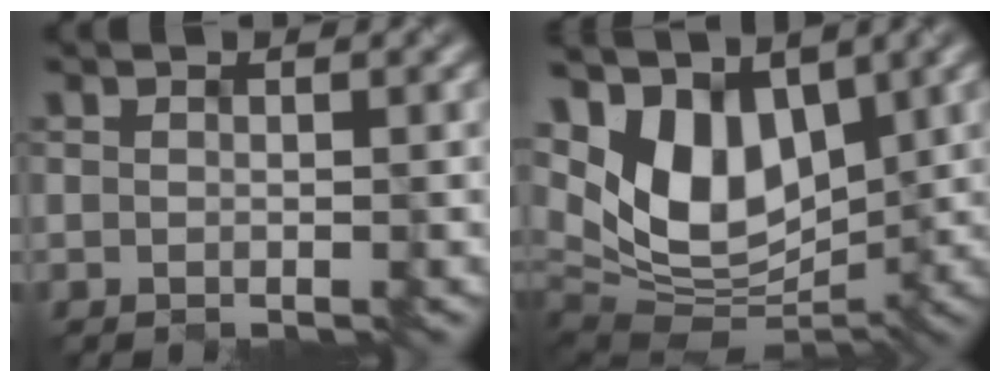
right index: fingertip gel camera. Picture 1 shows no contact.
{"total": 8.0, "force": [3.0, 4.8, 5.6], "torque": [-0.118, -0.007, 0.054]}